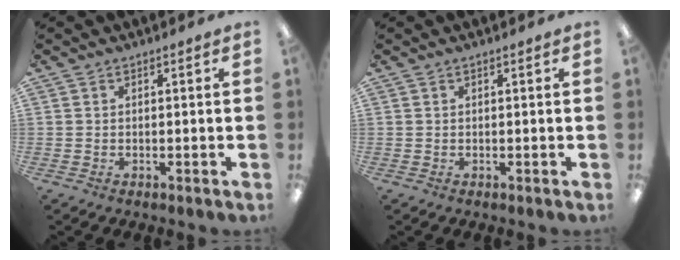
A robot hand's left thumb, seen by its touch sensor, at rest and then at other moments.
{"total": 0.0}